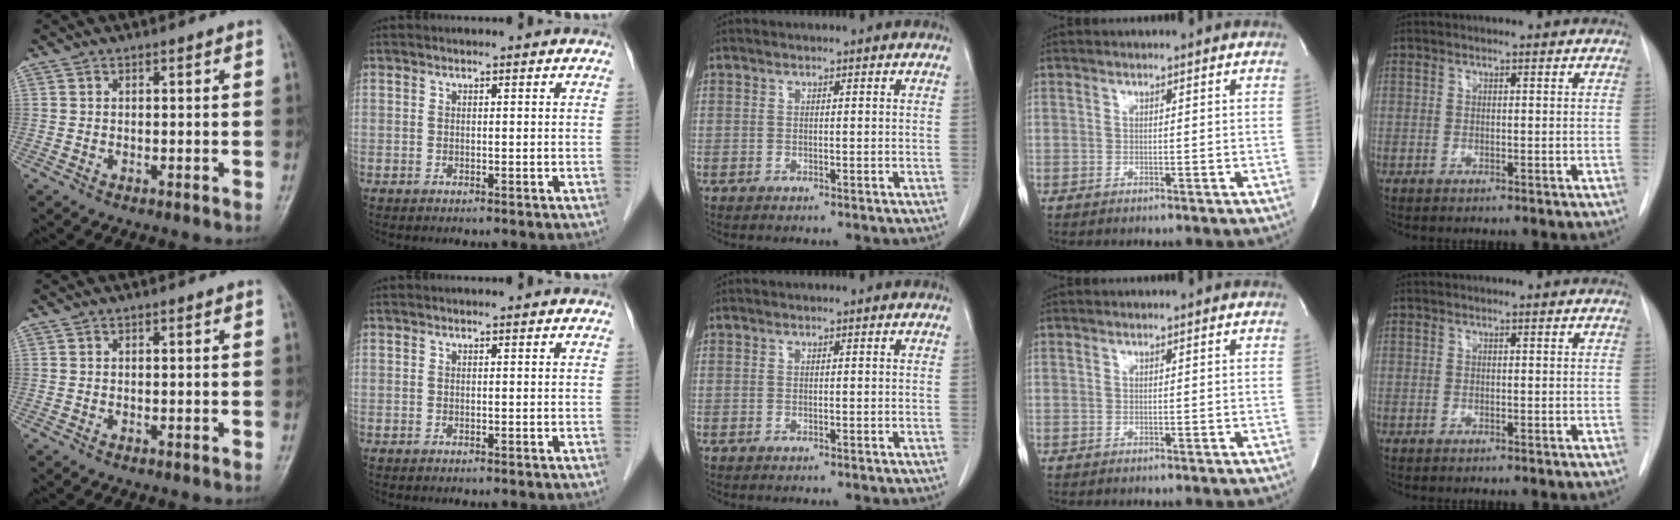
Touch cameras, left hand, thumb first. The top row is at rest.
{}